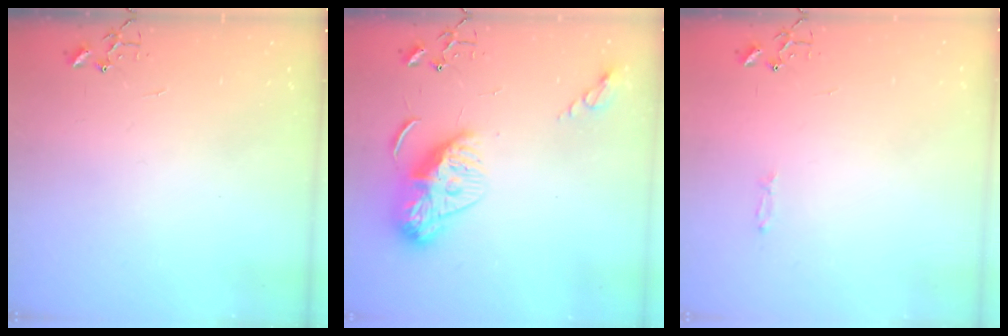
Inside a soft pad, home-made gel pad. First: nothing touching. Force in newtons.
{"total": 11.5, "press": 11.4, "slide": 1.1}
{"total": 3.1, "press": 3.1, "slide": 0.4}